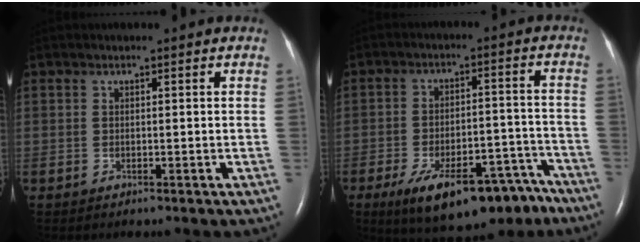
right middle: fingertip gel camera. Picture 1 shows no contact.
{"total": 17.2, "force": [-12.4, 6.3, 10.2], "torque": [-0.117, 0.023, -0.182]}